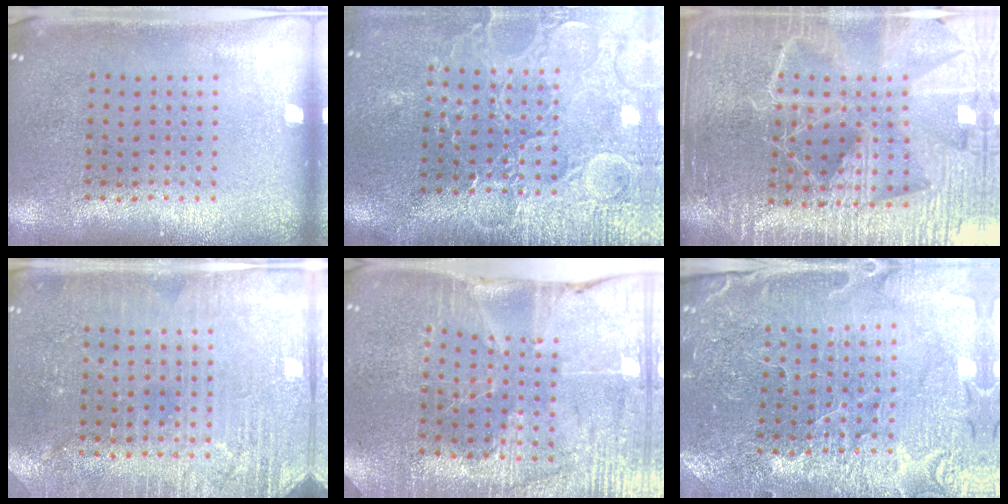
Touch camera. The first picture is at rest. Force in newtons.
{"total": 4.1, "press": 3.7, "slide": 1.7}
{"total": 5.7, "press": 5.1, "slide": 2.6}
{"total": 3.0, "press": 2.9, "slide": 0.5}
{"total": 3.2, "press": 3.2, "slide": 0.2}
{"total": 3.3, "press": 3.3, "slide": 0.3}